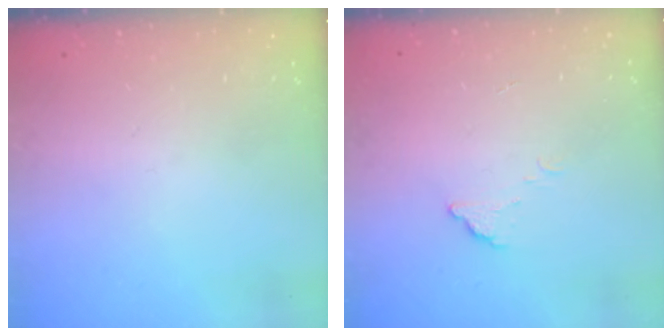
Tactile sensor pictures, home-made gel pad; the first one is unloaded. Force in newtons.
{"total": 3.4, "press": 3.4, "slide": 0.2}